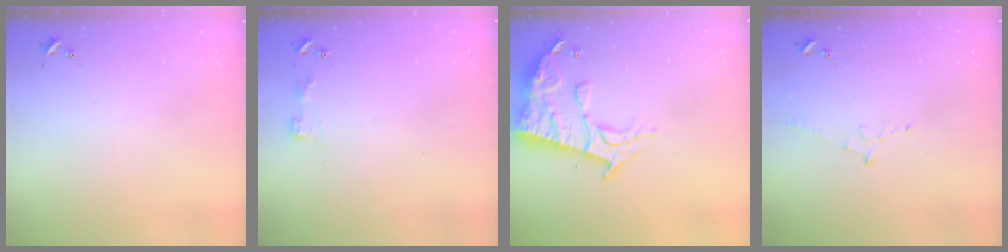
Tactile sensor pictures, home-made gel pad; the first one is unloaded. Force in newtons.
{"total": 2.9, "press": 2.9, "slide": 0.3}
{"total": 14.4, "press": 14.3, "slide": 1.2}
{"total": 5.7, "press": 5.7, "slide": 0.6}